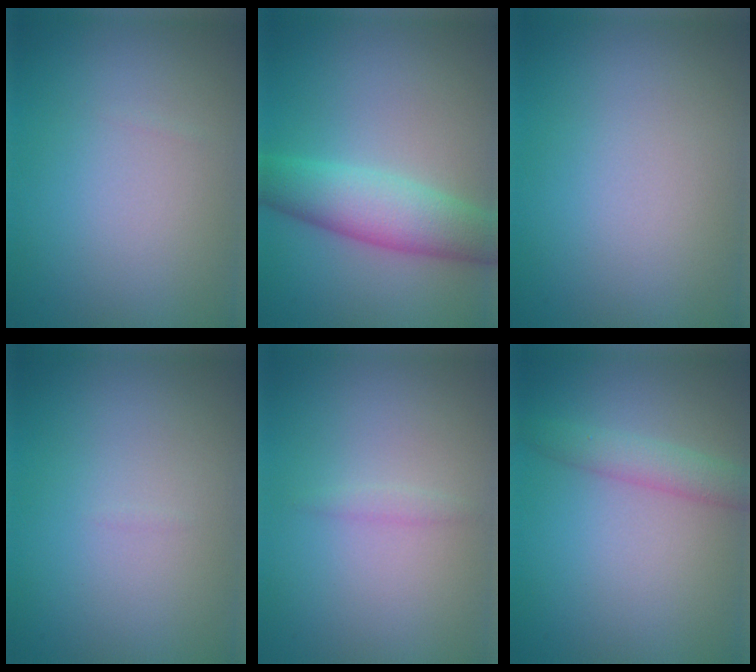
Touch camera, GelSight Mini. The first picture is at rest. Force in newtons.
{"total": 6.1, "press": 6.1, "slide": 0.1}
{"total": 0.0}
{"total": 0.0}
{"total": 0.7, "press": 0.7, "slide": 0.1}
{"total": 2.6, "press": 2.6, "slide": 0.1}